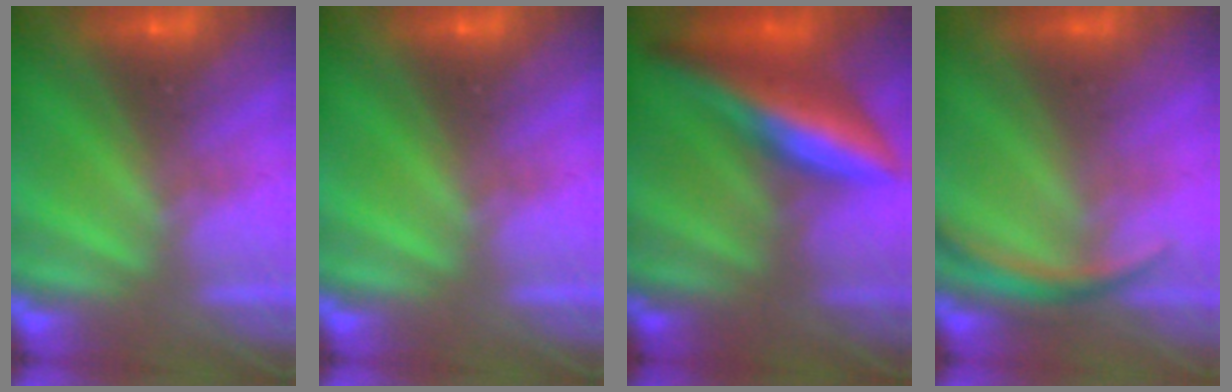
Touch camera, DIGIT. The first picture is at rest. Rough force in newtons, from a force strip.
{"total": 0.0}
{"total": 7.4}
{"total": 2.9}